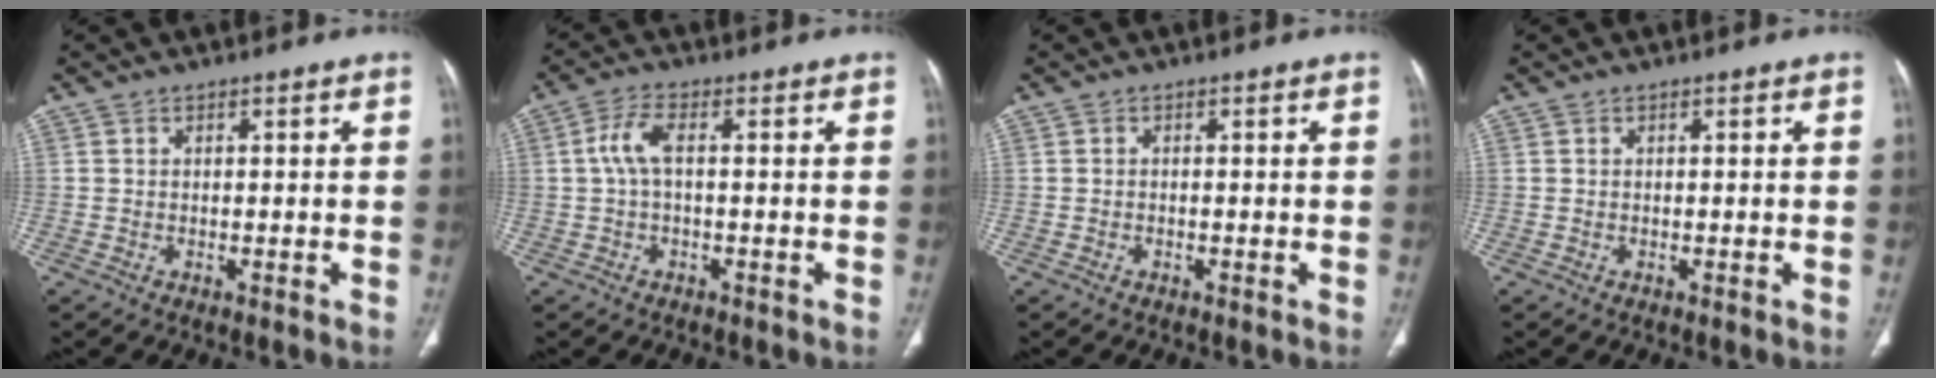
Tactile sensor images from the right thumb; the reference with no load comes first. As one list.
[{"total": 4.4, "force": [0.2, 1.6, 4.1], "torque": [-0.100, 0.011, 0.000]}, {"total": 0.0}, {"total": 0.0}]